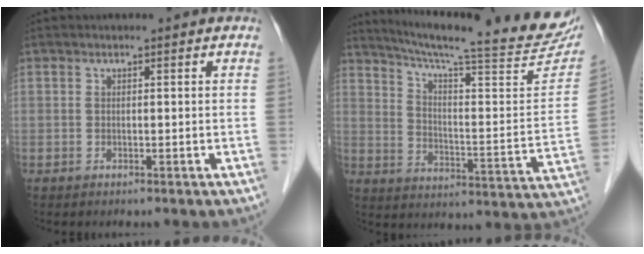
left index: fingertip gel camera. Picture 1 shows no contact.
{"total": 25.5, "force": [22.8, 1.4, 11.4], "torque": [-0.178, -0.069, 0.300]}